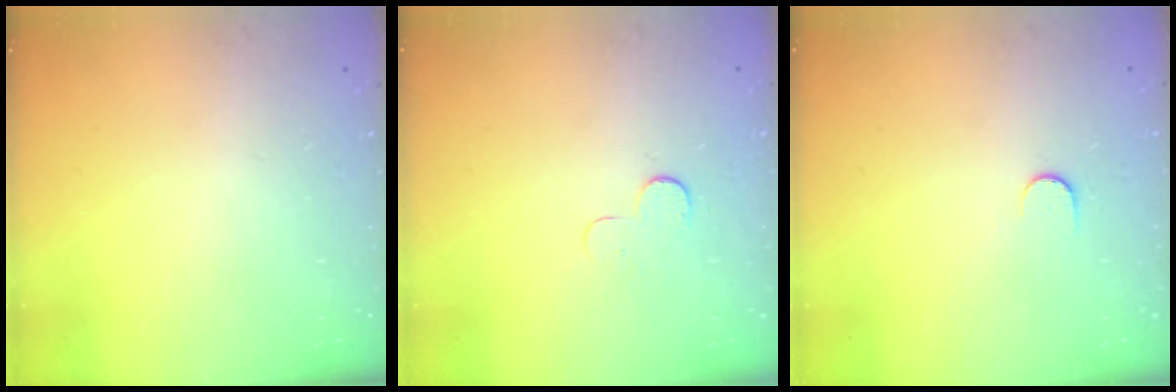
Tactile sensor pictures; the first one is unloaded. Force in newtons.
{"total": 3.9, "press": 3.9, "slide": 0.4}
{"total": 5.7, "press": 5.6, "slide": 0.6}